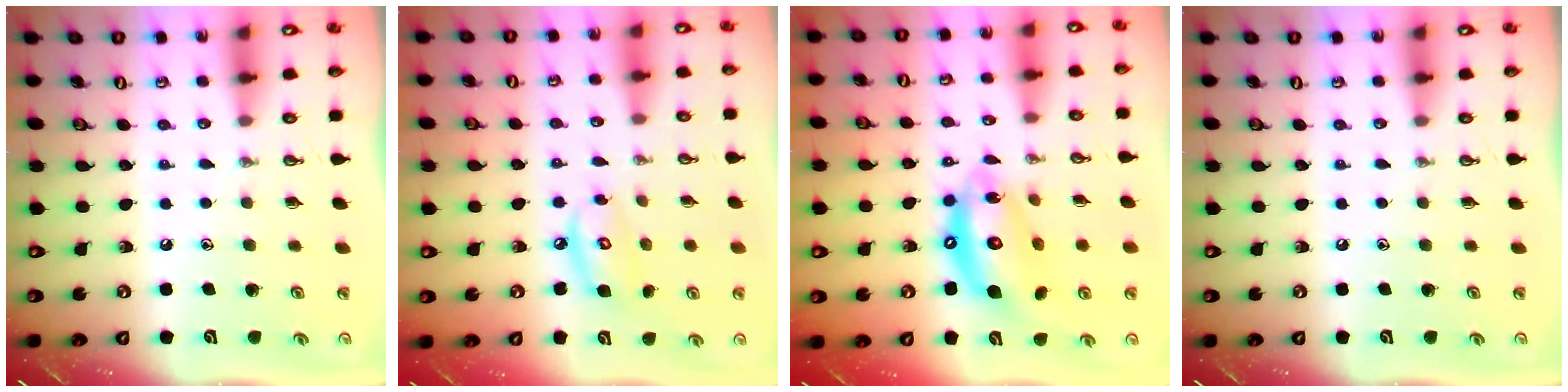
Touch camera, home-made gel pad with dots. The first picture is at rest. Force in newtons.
{"total": 8.6, "press": 8.6, "slide": 0.6}
{"total": 15.7, "press": 15.6, "slide": 1.4}
{"total": 0.0}